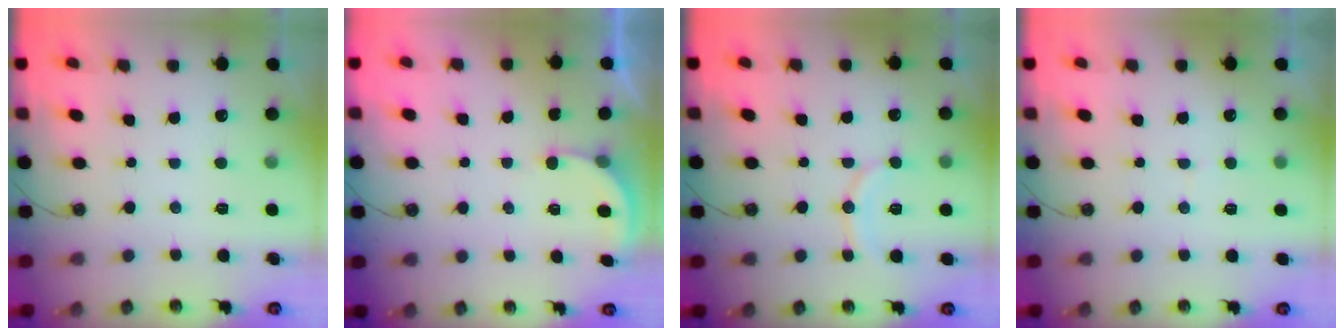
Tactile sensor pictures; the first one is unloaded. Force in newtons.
{"total": 2.4, "press": 2.4, "slide": 0.3}
{"total": 8.9, "press": 8.7, "slide": 1.7}
{"total": 2.6, "press": 2.4, "slide": 0.9}